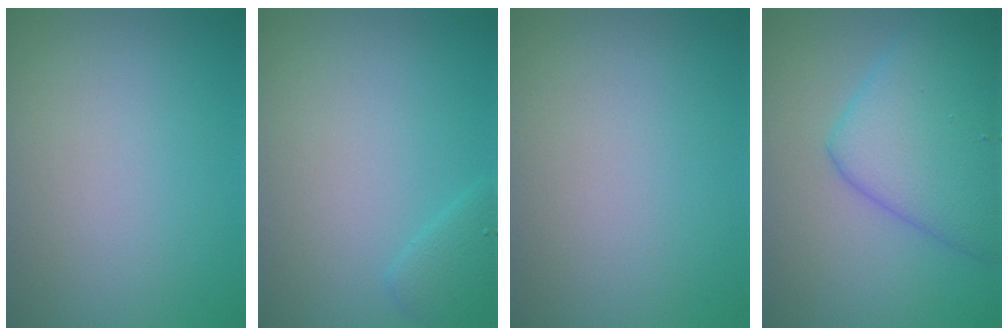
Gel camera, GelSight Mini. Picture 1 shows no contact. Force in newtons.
{"total": 1.6, "press": 1.6, "slide": 0.1}
{"total": 0.0}
{"total": 6.9, "press": 6.9, "slide": 0.3}